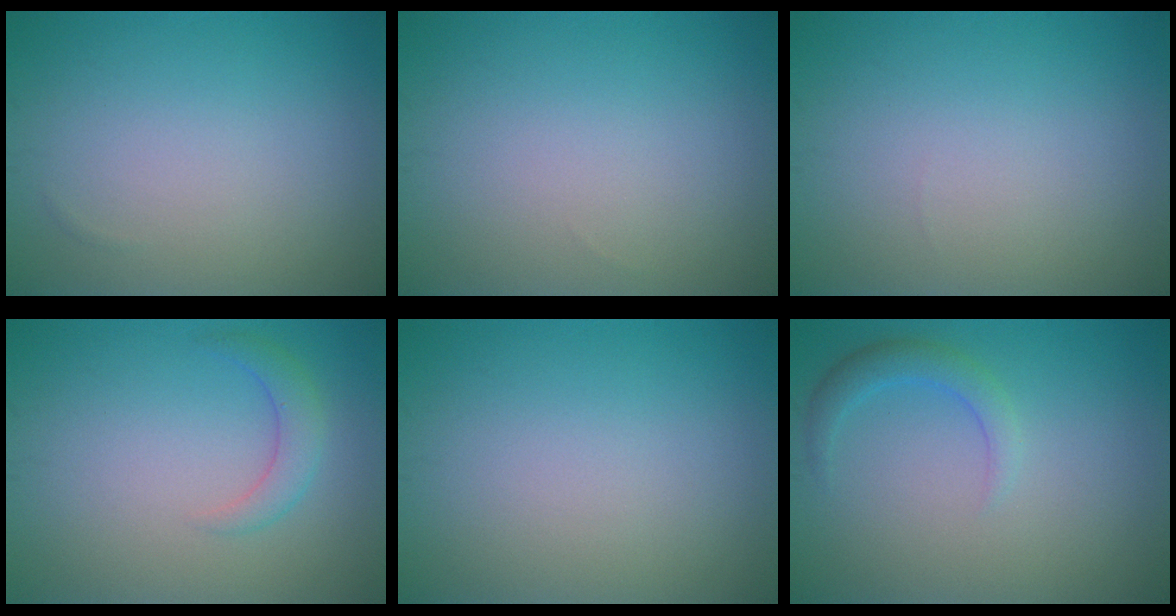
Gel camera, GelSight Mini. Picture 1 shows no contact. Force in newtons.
{"total": 0.0}
{"total": 0.0}
{"total": 2.0, "press": 2.0, "slide": 0.1}
{"total": 0.0}
{"total": 2.1, "press": 2.1, "slide": 0.1}